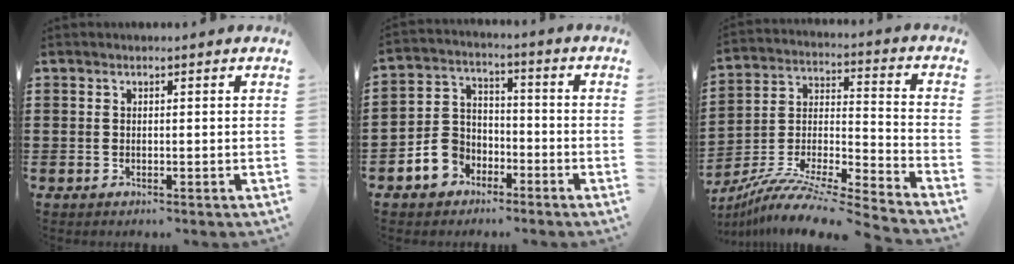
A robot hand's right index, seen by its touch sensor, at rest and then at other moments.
{"total": 6.5, "force": [-3.6, 5.1, 1.7], "torque": [-0.067, 0.017, -0.074]}
{"total": 9.8, "force": [-8.8, 0.6, 4.2], "torque": [-0.076, 0.004, -0.178]}